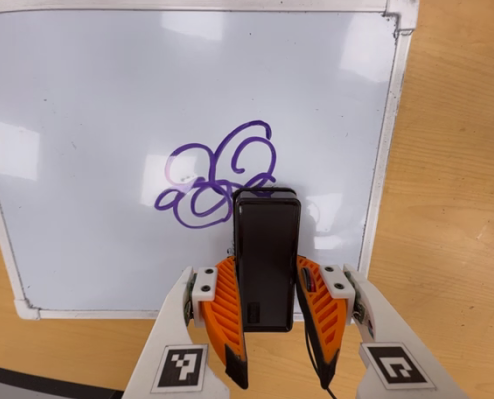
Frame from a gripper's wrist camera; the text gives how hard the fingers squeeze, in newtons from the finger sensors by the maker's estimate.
{"total": 5.2, "left": 3.5, "right": 6.9}